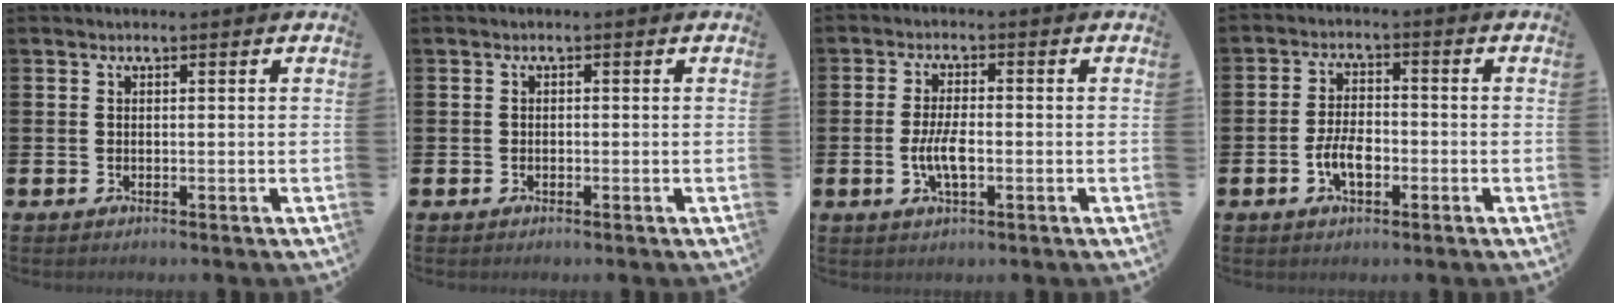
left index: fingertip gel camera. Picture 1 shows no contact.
{"total": 0.6, "force": [-0.3, 0.4, 0.2], "torque": [-0.012, 0.007, -0.006]}
{"total": 4.4, "force": [-0.9, 1.6, 4.0], "torque": [-0.076, 0.003, -0.018]}
{"total": 4.5, "force": [-1.4, 2.4, 3.5], "torque": [-0.068, 0.007, -0.029]}